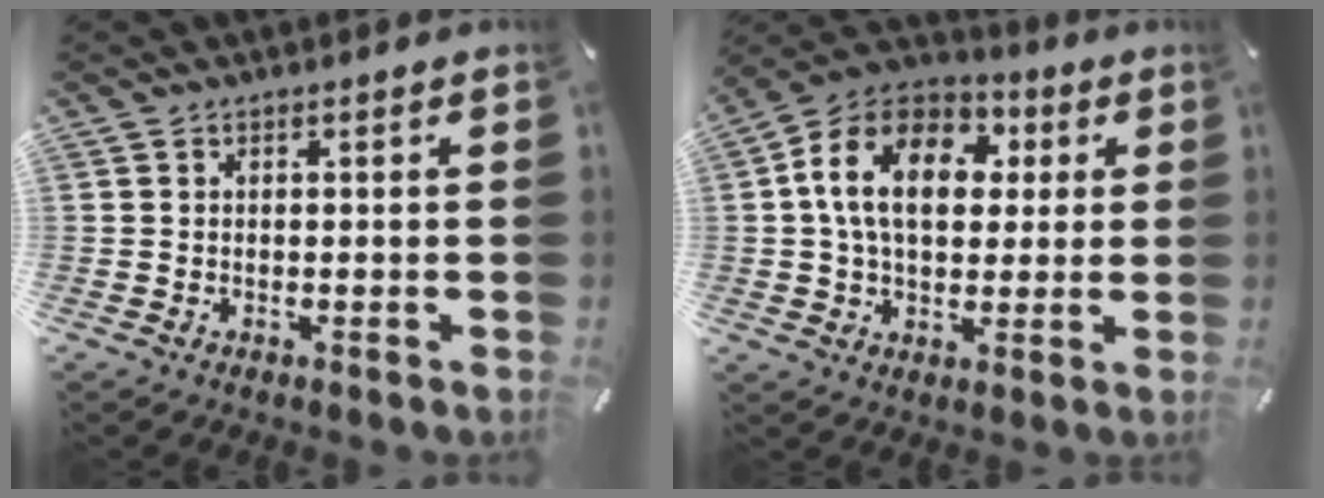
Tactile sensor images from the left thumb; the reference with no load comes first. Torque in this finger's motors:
{"motor_torque": [0.31, 1.32, 1.58, -1.19, 0.49]}